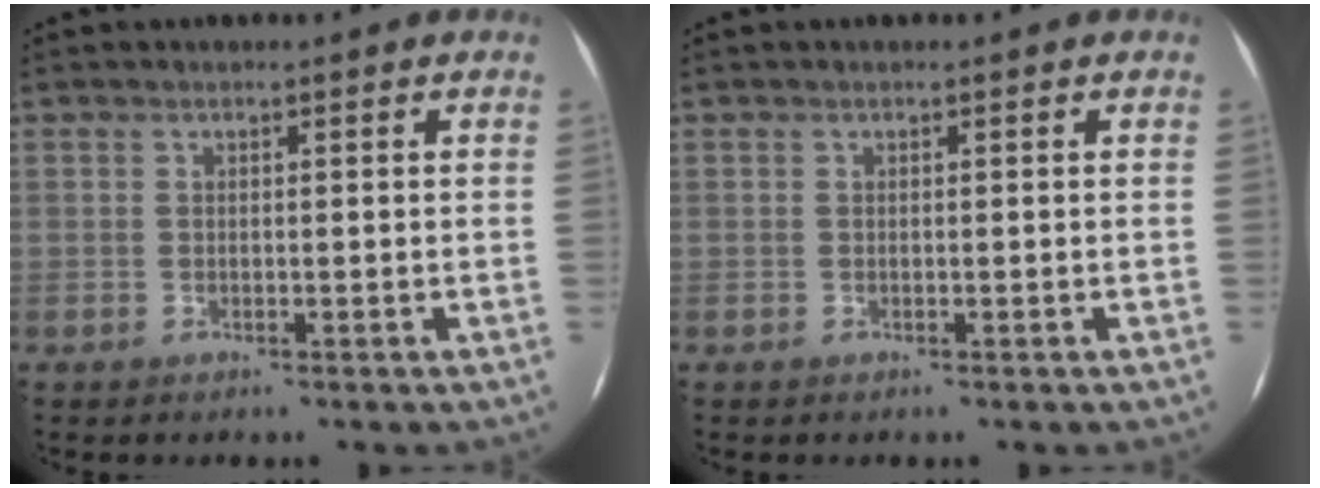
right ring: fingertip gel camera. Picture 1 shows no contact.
{"total": 0.0}